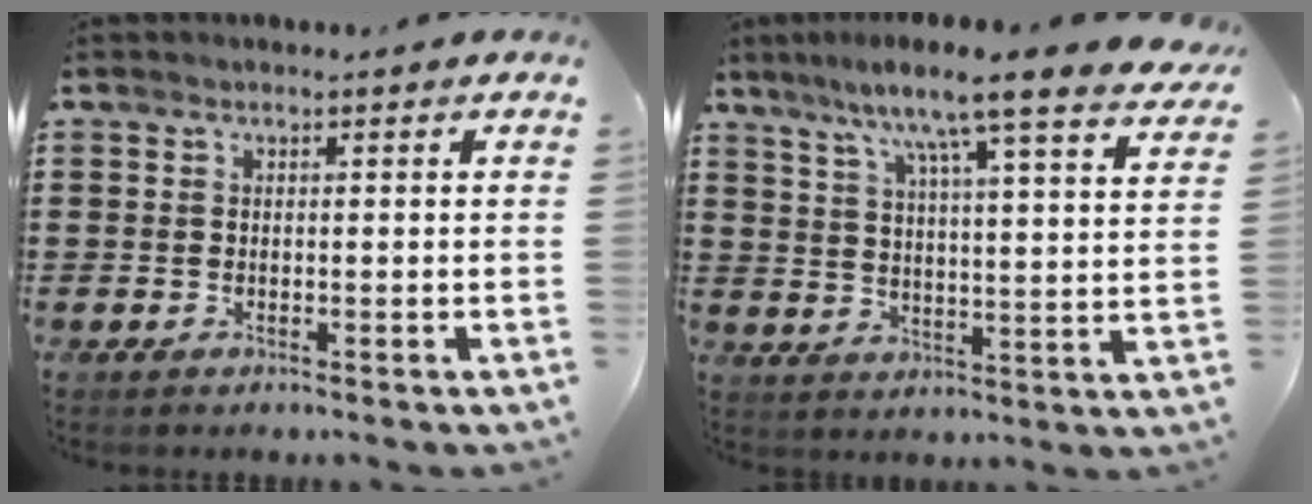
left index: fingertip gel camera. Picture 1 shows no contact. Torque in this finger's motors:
{"motor_torque": [1.58, -0.56, 0.56, 0.21]}